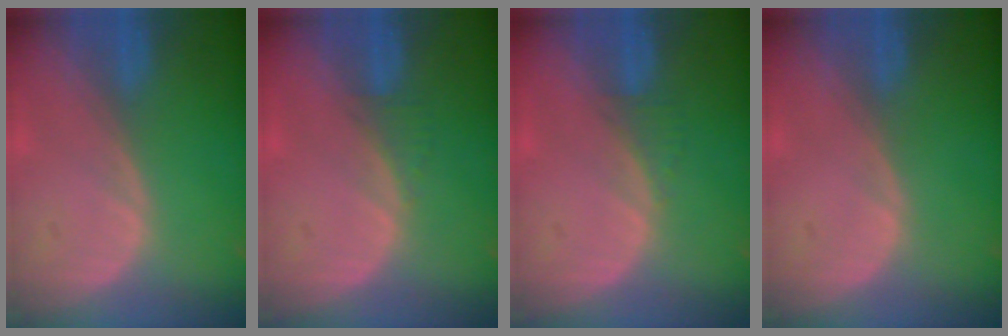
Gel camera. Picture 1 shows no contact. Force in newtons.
{"total": 1.3, "press": 1.2, "slide": 0.4}
{"total": 1.3, "press": 1.2, "slide": 0.4}
{"total": 0.0}